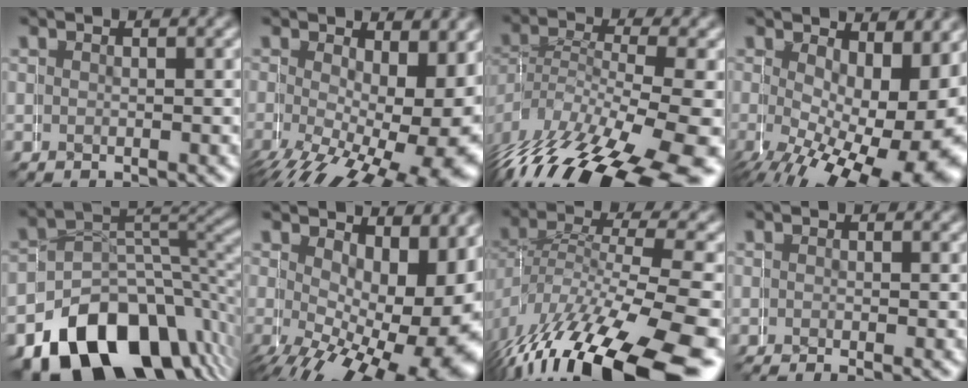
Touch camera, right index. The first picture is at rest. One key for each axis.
{"total": 9.4, "fx": -1.3, "fy": 4.4, "fz": 8.2, "tx": -0.111, "ty": -0.038, "tz": 0.002}
{"total": 8.3, "fx": -3.7, "fy": 4.5, "fz": 5.9, "tx": -0.103, "ty": -0.033, "tz": -0.035}
{"total": 10.5, "fx": -1.5, "fy": 5.1, "fz": 9.0, "tx": -0.119, "ty": -0.048, "tz": 0.008}
{"total": 13.3, "fx": -7.6, "fy": 8.4, "fz": 7.0, "tx": -0.093, "ty": -0.030, "tz": -0.113}
{"total": 10.2, "fx": -0.4, "fy": 5.2, "fz": 8.8, "tx": -0.111, "ty": -0.037, "tz": 0.019}
{"total": 8.6, "fx": -5.0, "fy": 3.2, "fz": 6.2, "tx": -0.124, "ty": -0.028, "tz": -0.055}
{"total": 0.8, "fx": -0.6, "fy": -0.1, "fz": 0.5, "tx": -0.003, "ty": -0.001, "tz": -0.011}